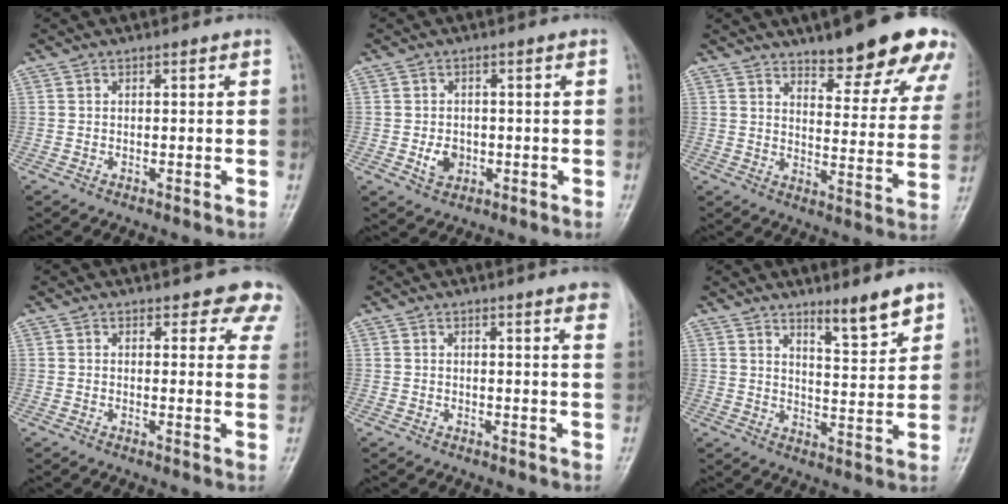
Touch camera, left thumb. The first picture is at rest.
{"total": 3.6, "force": [-0.8, 2.8, 2.1], "torque": [-0.026, 0.002, -0.009]}
{"total": 19.6, "force": [14.0, 5.4, 12.6], "torque": [-0.119, -0.077, 0.177]}
{"total": 8.2, "force": [7.2, 3.2, 2.2], "torque": [0.027, -0.032, 0.056]}
{"total": 4.8, "force": [3.6, 0.5, 3.2], "torque": [-0.030, -0.003, 0.028]}
{"total": 7.6, "force": [5.9, 1.1, 4.7], "torque": [-0.065, -0.055, 0.096]}